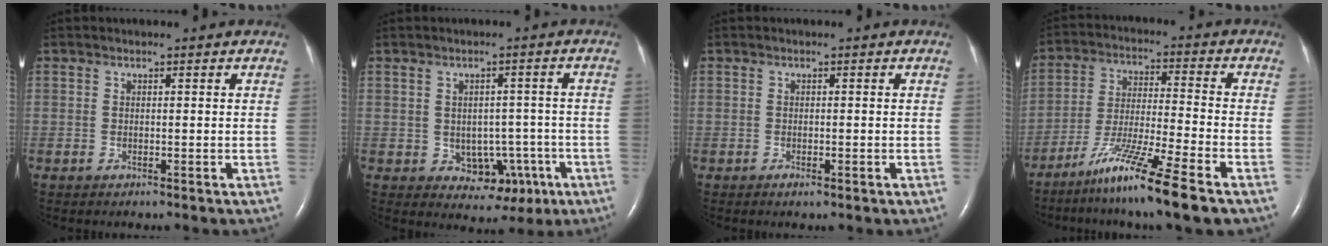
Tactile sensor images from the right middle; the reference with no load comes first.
{"total": 6.6, "force": [-2.0, 4.9, 3.9], "torque": [-0.046, 0.017, -0.010]}
{"total": 1.0, "force": [-0.5, 0.4, 0.8], "torque": [-0.013, -0.001, -0.004]}
{"total": 11.8, "force": [-8.1, -1.1, 8.5], "torque": [-0.165, -0.040, -0.148]}